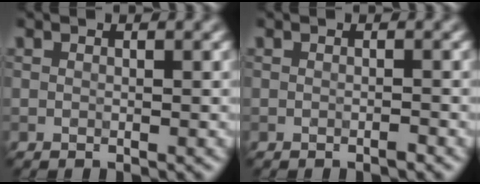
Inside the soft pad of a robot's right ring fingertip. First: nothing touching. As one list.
[{"total": 1.1, "force": [-1.0, -0.3, 0.0], "torque": [-0.009, -0.006, -0.007]}]